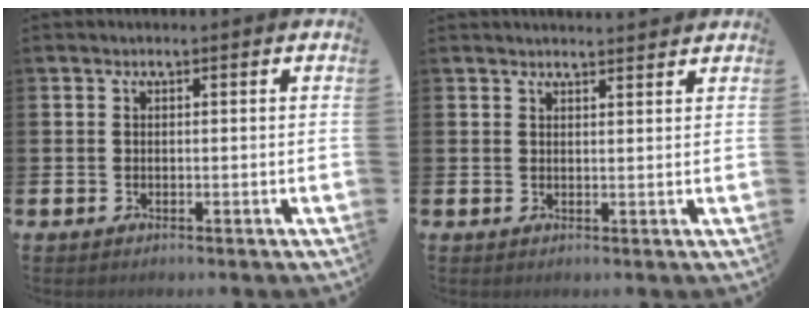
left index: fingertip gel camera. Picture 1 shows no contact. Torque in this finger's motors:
{"motor_torque": [0.25, -0.38, 0.00, 0.00]}